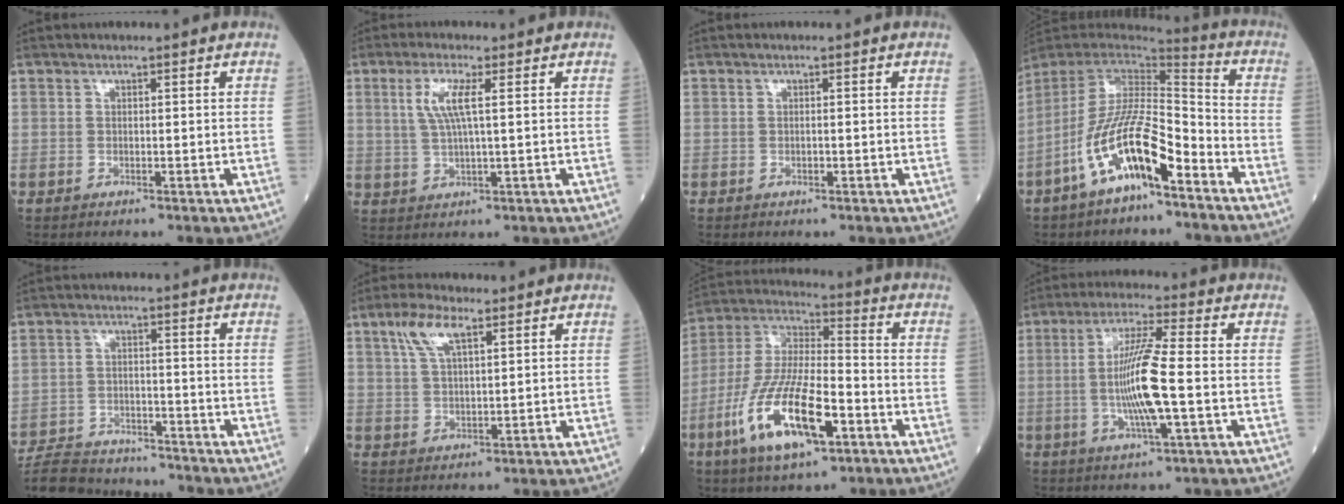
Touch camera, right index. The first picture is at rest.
{"total": 5.2, "force": [1.5, 0.4, 5.0], "torque": [-0.110, 0.003, 0.034]}
{"total": 0.6, "force": [-0.2, 0.2, 0.5], "torque": [-0.012, -0.002, -0.001]}
{"total": 14.5, "force": [-7.6, 3.7, 11.8], "torque": [-0.231, 0.002, -0.138]}
{"total": 12.8, "force": [-12.1, 3.3, 2.9], "torque": [-0.057, 0.015, -0.188]}
{"total": 6.3, "force": [3.5, 1.8, 4.9], "torque": [-0.109, 0.012, 0.070]}
{"total": 17.8, "force": [-7.1, 5.2, 15.4], "torque": [-0.322, -0.011, -0.124]}
{"total": 11.0, "force": [-1.4, 0.5, 11.0], "torque": [-0.214, -0.004, -0.030]}